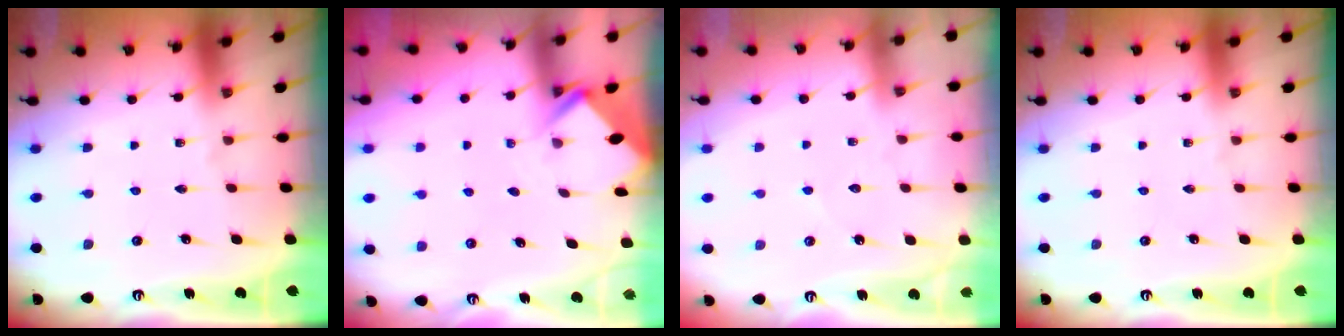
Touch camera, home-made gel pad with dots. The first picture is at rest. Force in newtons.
{"total": 2.7, "press": 2.7, "slide": 0.2}
{"total": 2.0, "press": 2.0, "slide": 0.2}
{"total": 0.0}